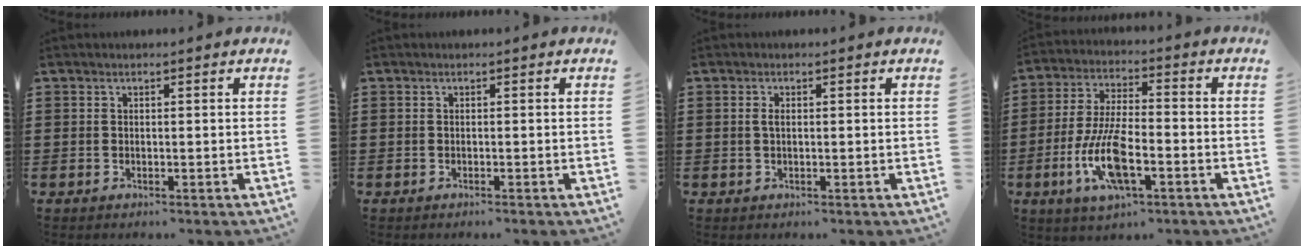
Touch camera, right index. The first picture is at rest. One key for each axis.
{"total": 0.0}
{"total": 1.2, "fx": 0.1, "fy": 0.5, "fz": 1.1, "tx": -0.024, "ty": 0.003, "tz": 0.000}
{"total": 11.1, "fx": -4.0, "fy": 3.8, "fz": 9.6, "tx": -0.212, "ty": -0.009, "tz": -0.076}